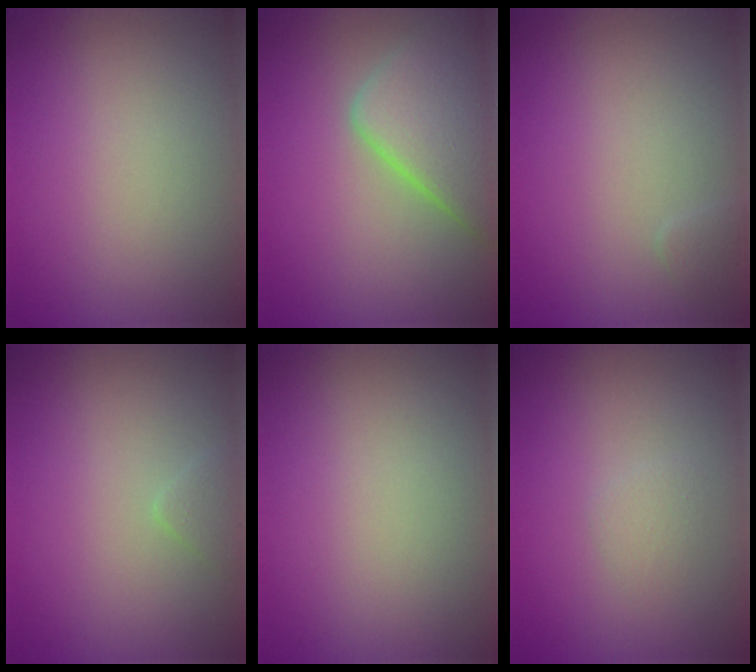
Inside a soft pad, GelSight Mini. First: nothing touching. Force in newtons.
{"total": 6.1, "press": 6.1, "slide": 0.3}
{"total": 0.6, "press": 0.6, "slide": 0.1}
{"total": 0.8, "press": 0.8, "slide": 0.0}
{"total": 0.0}
{"total": 0.9, "press": 0.9, "slide": 0.1}